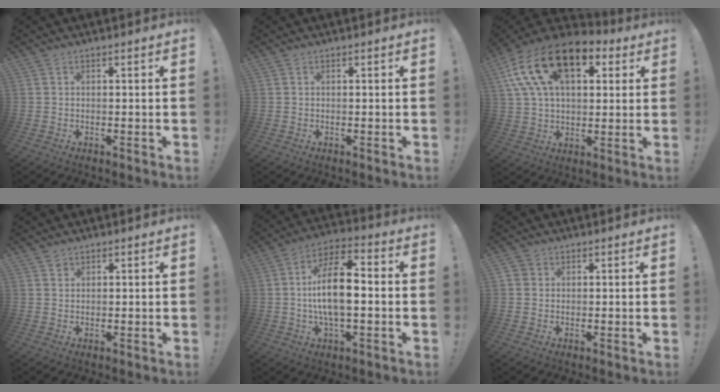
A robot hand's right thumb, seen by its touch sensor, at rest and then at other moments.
{"total": 0.0}
{"total": 21.4, "force": [9.5, 12.2, 14.8], "torque": [-0.263, -0.034, 0.168]}
{"total": 1.0, "force": [0.7, 0.7, 0.2], "torque": [0.000, -0.001, 0.014]}
{"total": 13.7, "force": [-0.8, 5.6, 12.4], "torque": [-0.230, 0.011, -0.020]}
{"total": 1.7, "force": [0.6, 1.6, 0.4], "torque": [-0.017, 0.006, 0.012]}